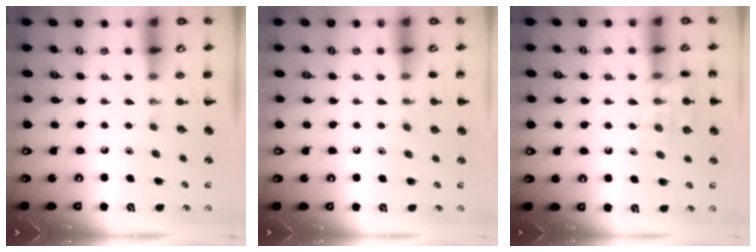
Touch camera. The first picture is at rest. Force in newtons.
{"total": 5.9, "press": 5.7, "slide": 1.7}
{"total": 12.8, "press": 12.8, "slide": 0.7}